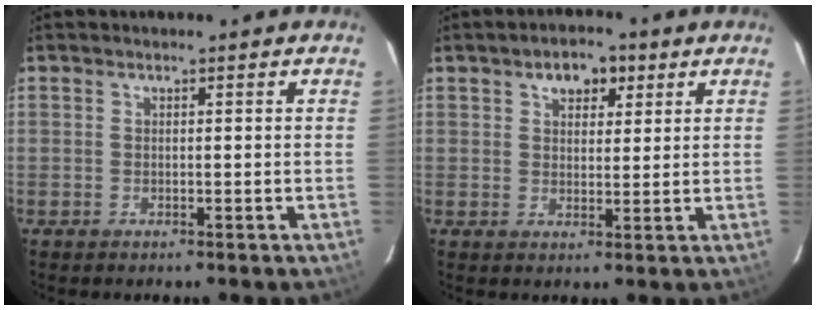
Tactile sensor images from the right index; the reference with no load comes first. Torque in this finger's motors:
{"motor_torque": [0.06, 0.00, 0.07, 0.04]}